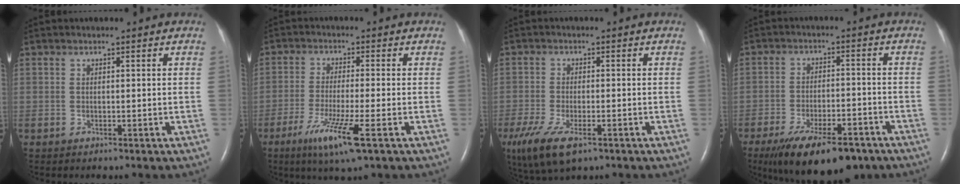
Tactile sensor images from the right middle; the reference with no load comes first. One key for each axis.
{"total": 8.3, "fx": -4.2, "fy": -0.1, "fz": 7.2, "tx": -0.142, "ty": -0.025, "tz": -0.074}
{"total": 10.8, "fx": -6.3, "fy": 4.2, "fz": 7.7, "tx": -0.163, "ty": -0.026, "tz": -0.104}
{"total": 14.3, "fx": -10.1, "fy": 4.9, "fz": 8.9, "tx": -0.143, "ty": -0.016, "tz": -0.159}